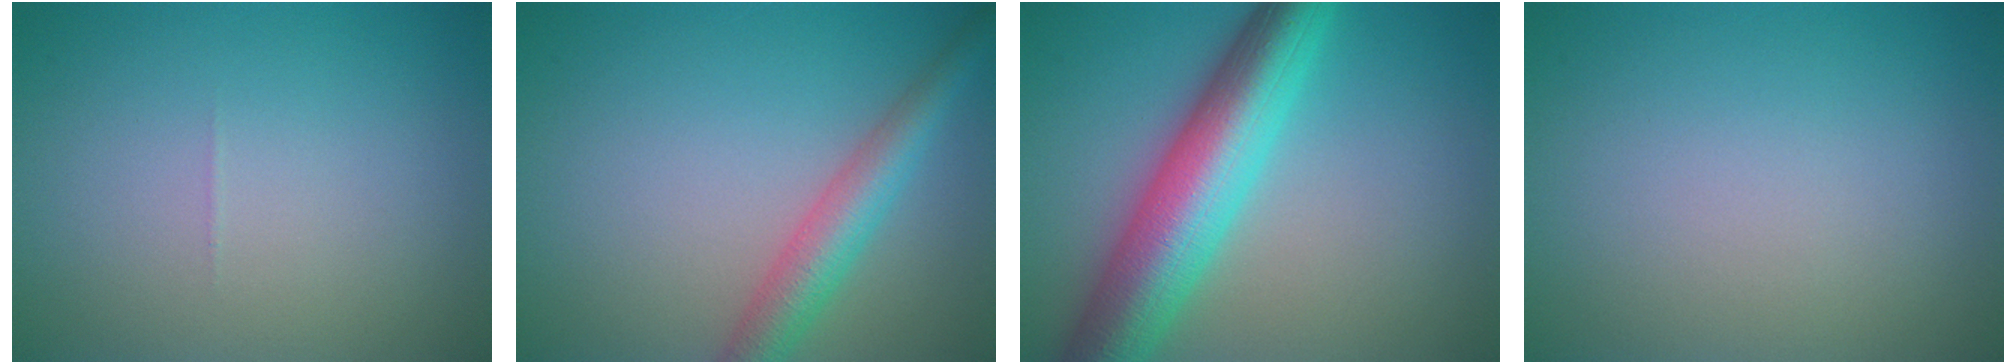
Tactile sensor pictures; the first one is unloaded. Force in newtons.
{"total": 4.0, "press": 4.0, "slide": 0.0}
{"total": 9.5, "press": 9.5, "slide": 0.3}
{"total": 0.0}